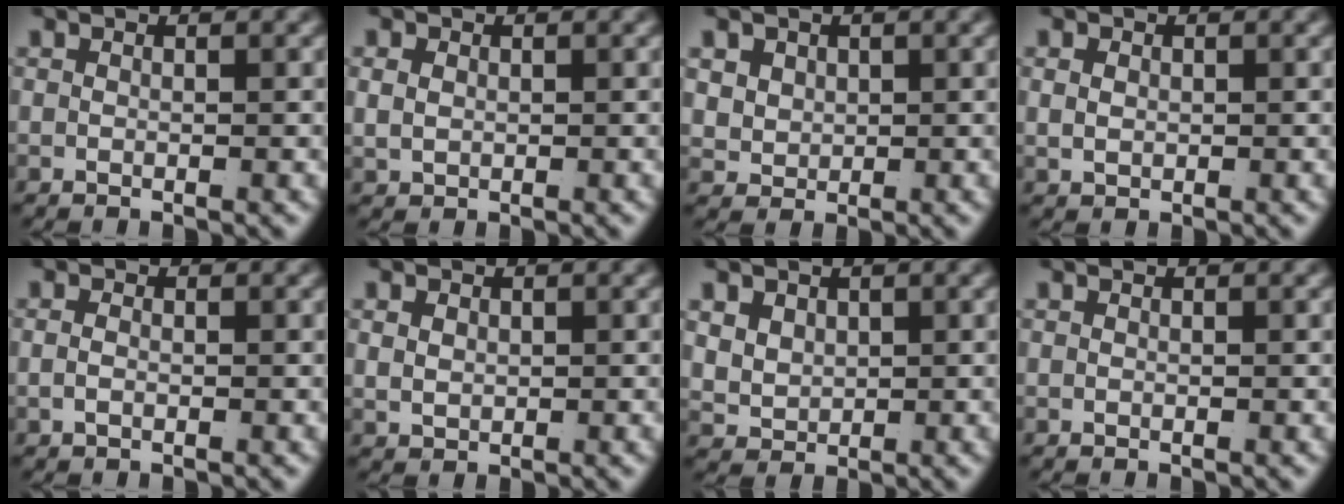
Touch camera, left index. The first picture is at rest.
{"total": 1.5, "force": [0.5, 1.2, 0.8], "torque": [-0.022, -0.008, 0.020]}
{"total": 3.0, "force": [1.0, 2.6, 1.2], "torque": [-0.039, -0.018, 0.034]}
{"total": 1.0, "force": [0.3, 0.7, 0.7], "torque": [-0.015, -0.009, 0.018]}
{"total": 0.8, "force": [-0.3, 0.2, 0.7], "torque": [-0.019, -0.008, -0.001]}
{"total": 1.3, "force": [0.5, 0.9, 0.8], "torque": [-0.018, -0.010, 0.023]}
{"total": 3.3, "force": [0.9, 2.8, 1.4], "torque": [-0.047, -0.022, 0.035]}
{"total": 0.0}